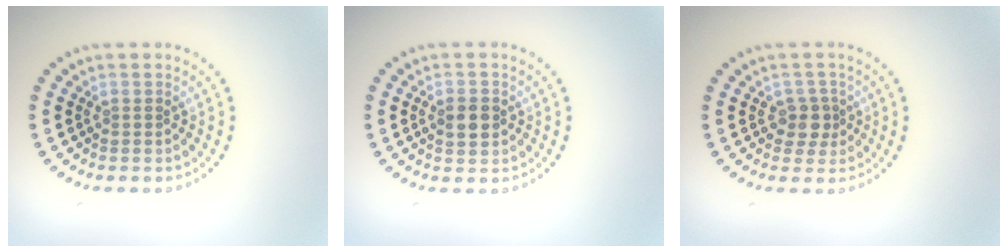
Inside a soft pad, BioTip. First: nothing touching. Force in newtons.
{"total": 2.6, "press": 2.6, "slide": 0.0}
{"total": 2.0, "press": 1.7, "slide": 1.0}